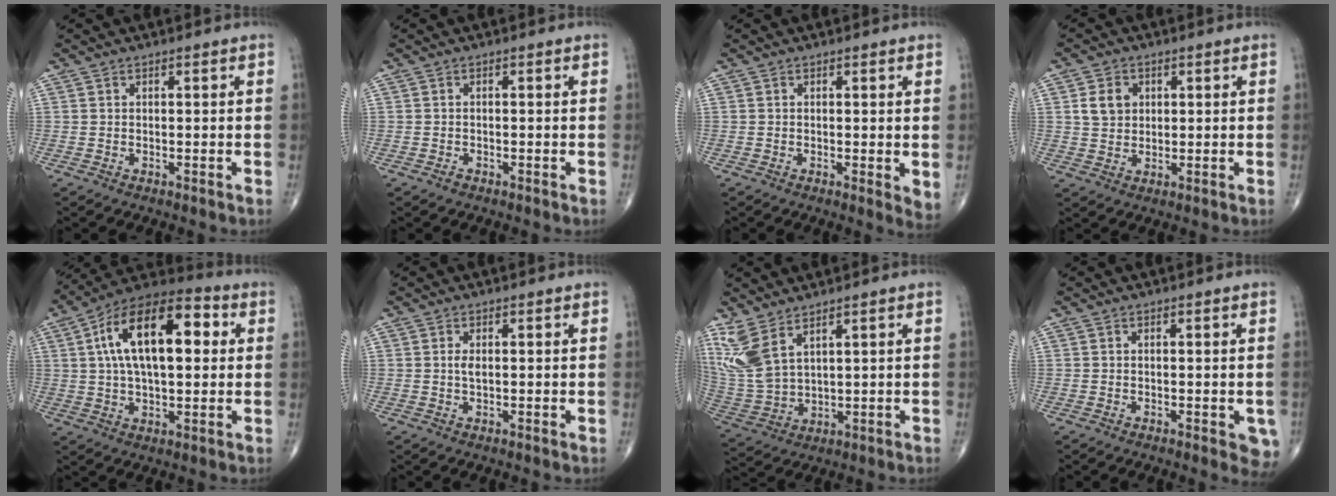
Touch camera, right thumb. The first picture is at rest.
{"total": 0.7, "force": [-0.6, 0.4, 0.2], "torque": [-0.002, 0.002, -0.012]}
{"total": 2.9, "force": [0.0, 0.8, 2.8], "torque": [-0.039, -0.011, -0.003]}
{"total": 5.1, "force": [1.4, 4.1, 2.7], "torque": [-0.032, -0.005, 0.024]}
{"total": 19.8, "force": [4.1, 9.7, 16.7], "torque": [-0.262, 0.027, 0.058]}
{"total": 1.6, "force": [0.1, 0.7, 1.4], "torque": [-0.027, -0.001, 0.002]}
{"total": 9.5, "force": [5.9, 3.9, 6.4], "torque": [-0.149, -0.021, 0.143]}
{"total": 4.4, "force": [-1.5, 1.7, 3.7], "torque": [-0.022, -0.005, -0.020]}